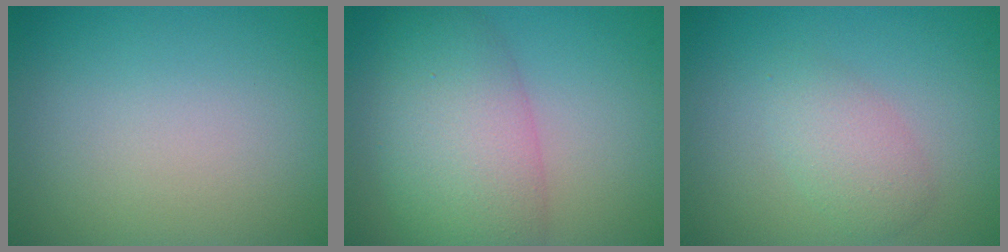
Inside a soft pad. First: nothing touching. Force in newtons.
{"total": 7.5, "press": 7.5, "slide": 0.4}
{"total": 2.4, "press": 2.4, "slide": 0.1}